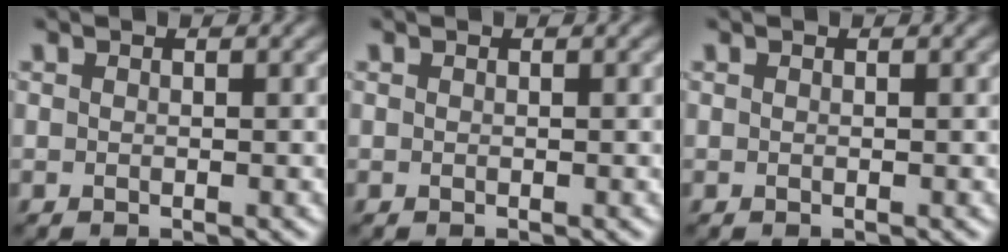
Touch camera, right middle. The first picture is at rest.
{"total": 0.0}
{"total": 0.0}